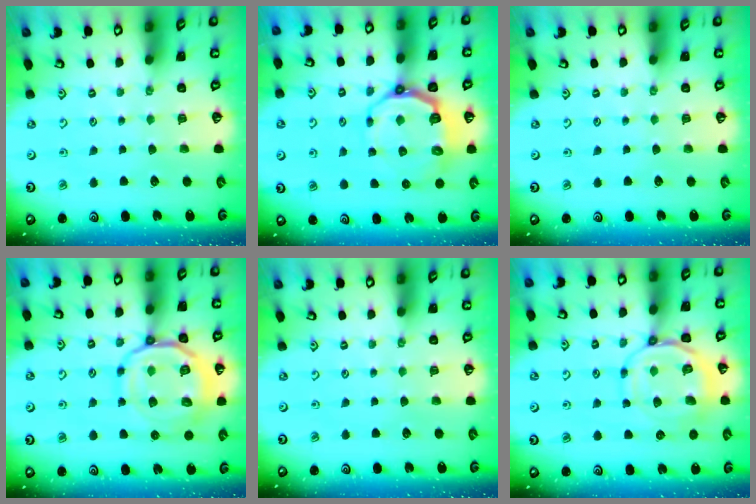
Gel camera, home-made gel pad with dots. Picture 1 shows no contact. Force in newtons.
{"total": 9.1, "press": 8.1, "slide": 4.2}
{"total": 0.0}
{"total": 16.7, "press": 16.6, "slide": 1.9}
{"total": 0.0}
{"total": 11.4, "press": 11.3, "slide": 1.1}